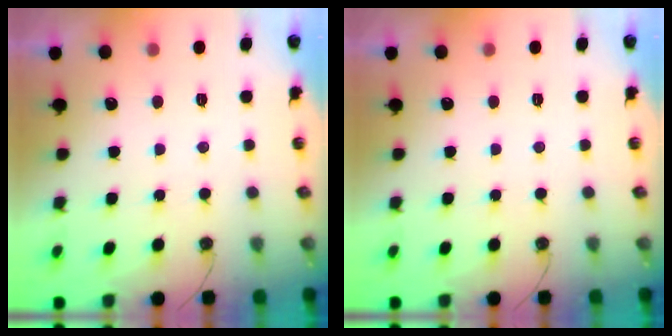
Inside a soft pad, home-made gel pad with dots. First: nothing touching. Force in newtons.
{"total": 0.0}